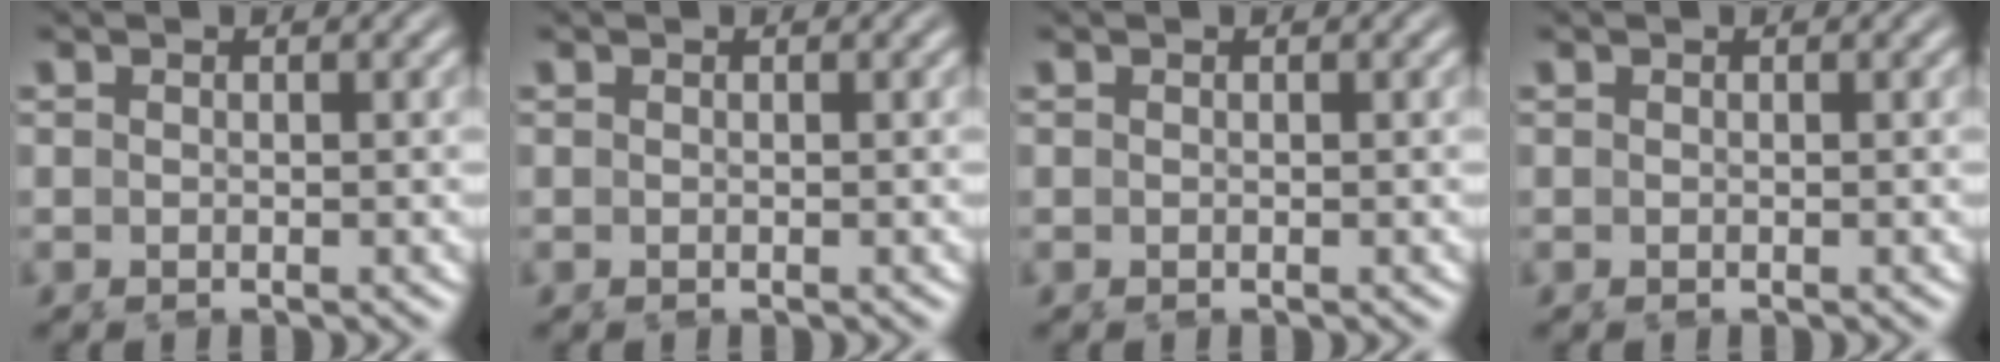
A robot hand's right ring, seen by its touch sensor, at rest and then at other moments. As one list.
[{"total": 0.0}, {"total": 0.0}, {"total": 0.0}]